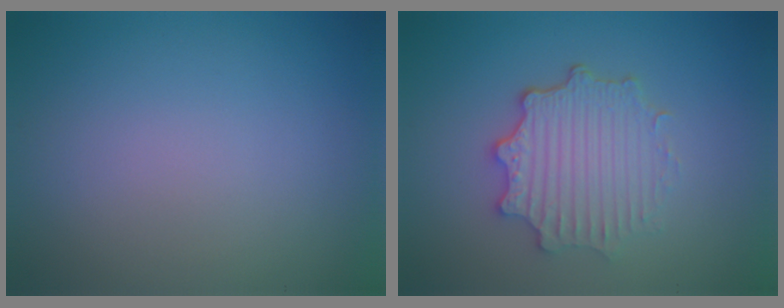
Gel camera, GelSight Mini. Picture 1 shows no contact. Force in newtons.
{"total": 4.4, "press": 3.7, "slide": 2.5}